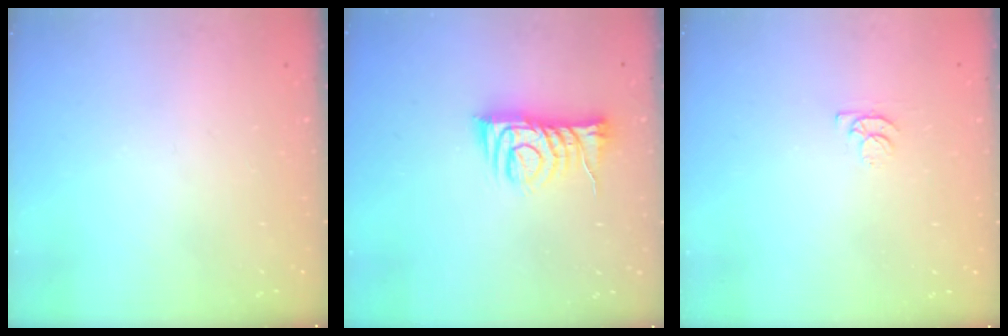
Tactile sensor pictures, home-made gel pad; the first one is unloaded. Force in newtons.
{"total": 9.2, "press": 9.2, "slide": 0.6}
{"total": 4.3, "press": 4.2, "slide": 0.5}